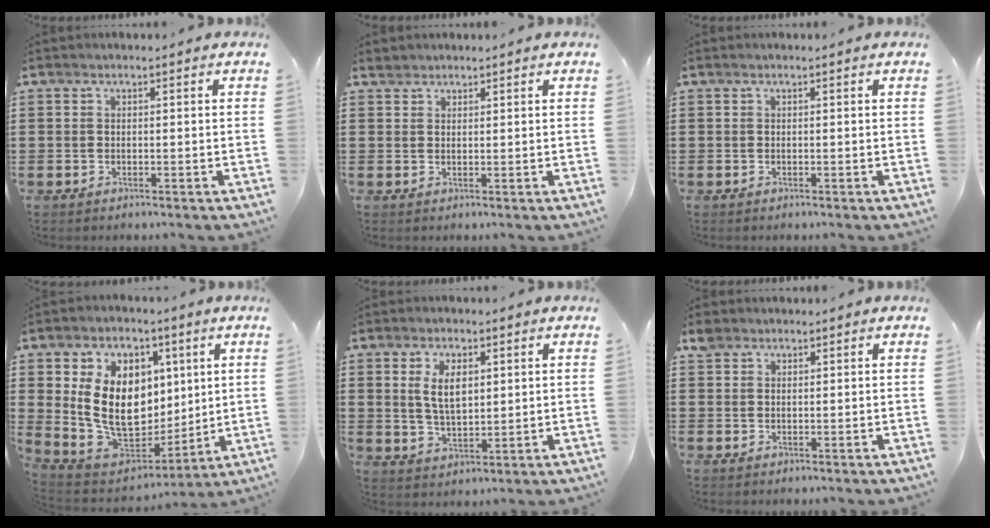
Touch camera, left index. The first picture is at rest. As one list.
[{"total": 1.2, "force": [1.0, 0.5, -0.1], "torque": [-0.002, 0.001, 0.021]}, {"total": 0.0}, {"total": 14.5, "force": [2.9, 10.3, 9.7], "torque": [-0.234, -0.007, 0.056]}, {"total": 5.5, "force": [1.7, 2.7, 4.5], "torque": [-0.089, 0.004, 0.028]}, {"total": 1.9, "force": [1.6, 1.0, 0.4], "torque": [-0.013, 0.005, 0.031]}]